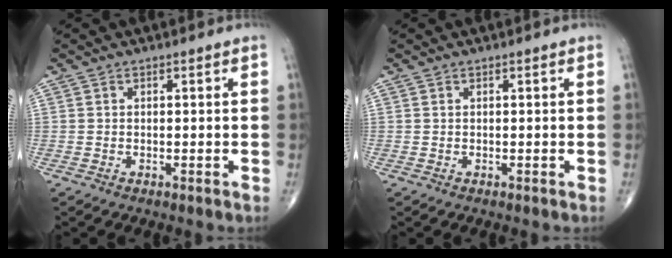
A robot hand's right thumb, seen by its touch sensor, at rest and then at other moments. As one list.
[{"total": 0.0}]